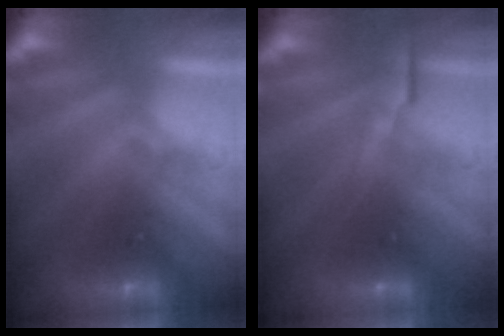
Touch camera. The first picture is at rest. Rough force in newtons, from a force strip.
{"total": 2.6}